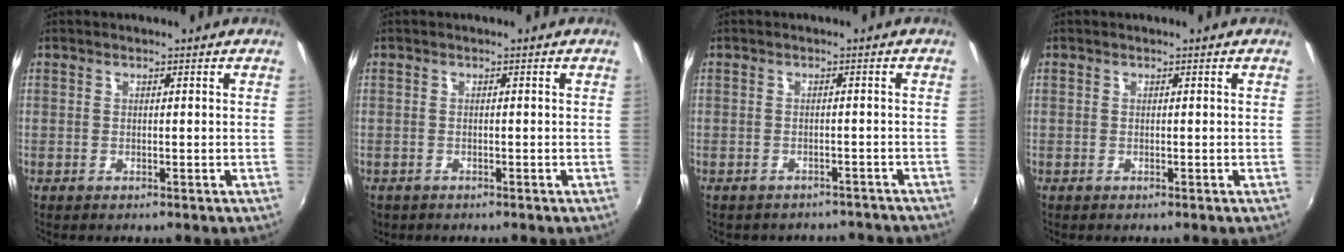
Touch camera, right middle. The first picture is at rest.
{"total": 1.6, "force": [-1.0, 1.2, 0.4], "torque": [-0.015, -0.005, -0.016]}
{"total": 8.1, "force": [-7.2, 3.3, 1.9], "torque": [-0.042, -0.004, -0.082]}
{"total": 0.0}